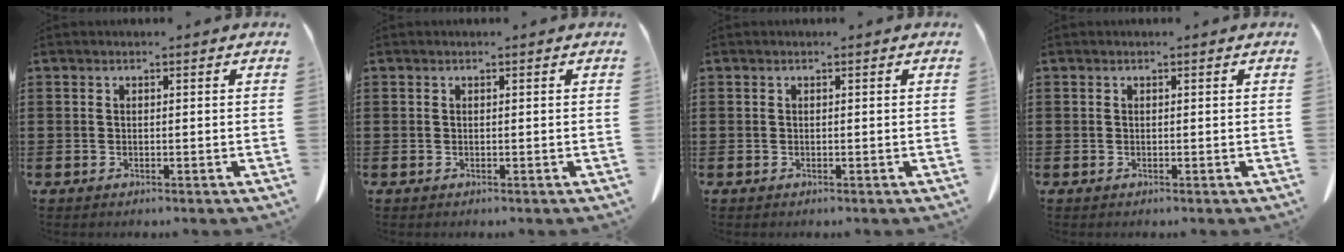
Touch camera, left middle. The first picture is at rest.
{"total": 0.0}
{"total": 0.0}
{"total": 0.0}